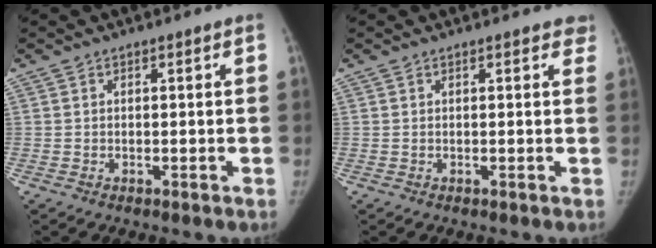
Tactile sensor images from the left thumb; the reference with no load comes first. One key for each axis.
{"total": 2.0, "fx": 1.6, "fy": 1.1, "fz": 0.5, "tx": 0.020, "ty": -0.005, "tz": 0.003}